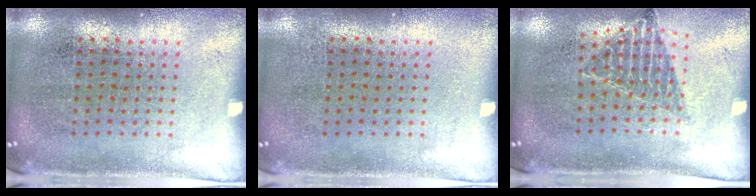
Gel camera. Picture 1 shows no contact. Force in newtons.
{"total": 0.0}
{"total": 0.9, "press": 0.8, "slide": 0.2}